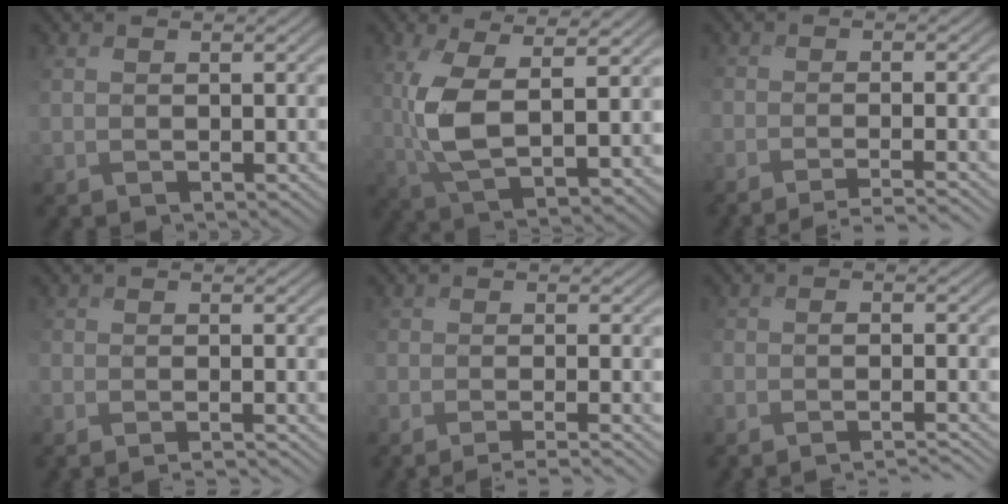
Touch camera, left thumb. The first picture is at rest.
{"total": 9.8, "force": [2.6, 3.7, 8.7], "torque": [-0.191, -0.005, 0.052]}
{"total": 4.8, "force": [-3.8, 0.8, 2.8], "torque": [-0.041, 0.003, -0.061]}
{"total": 3.8, "force": [-3.1, 0.8, 1.9], "torque": [-0.029, -0.003, -0.044]}
{"total": 4.5, "force": [-3.5, 0.7, 2.7], "torque": [-0.039, 0.000, -0.056]}
{"total": 6.0, "force": [-5.2, 1.1, 2.8], "torque": [-0.040, 0.005, -0.072]}